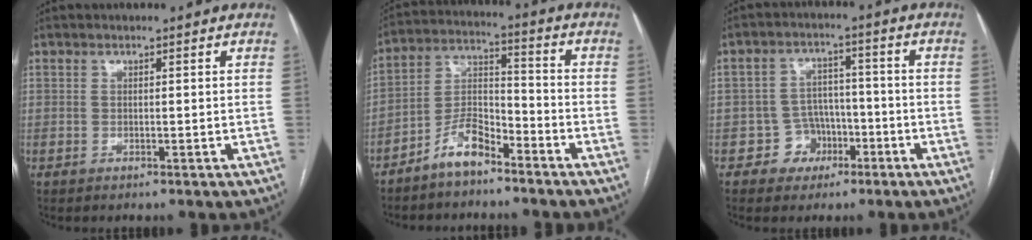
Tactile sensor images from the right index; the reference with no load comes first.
{"total": 7.4, "force": [-5.5, 2.7, 4.1], "torque": [-0.085, 0.015, -0.109]}
{"total": 5.6, "force": [-2.5, 5.0, 0.7], "torque": [0.003, 0.019, -0.034]}